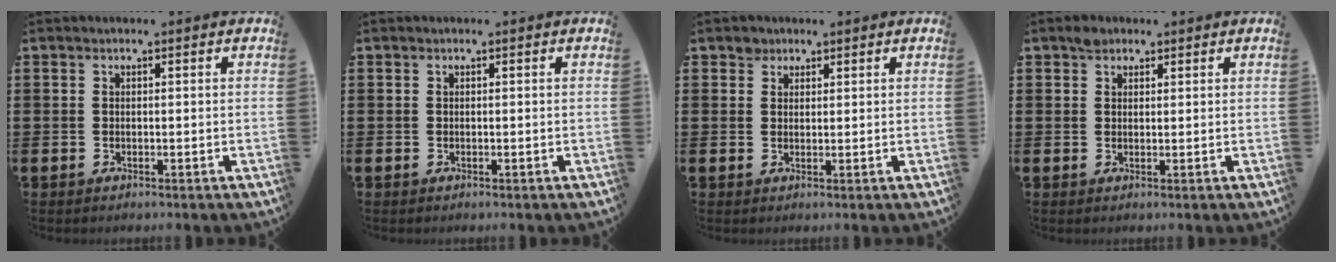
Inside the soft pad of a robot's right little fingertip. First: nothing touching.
{"total": 0.0}
{"total": 1.5, "force": [1.0, 1.0, -0.1], "torque": [0.020, -0.002, 0.016]}
{"total": 1.4, "force": [1.1, 0.8, 0.2], "torque": [0.007, -0.001, 0.018]}